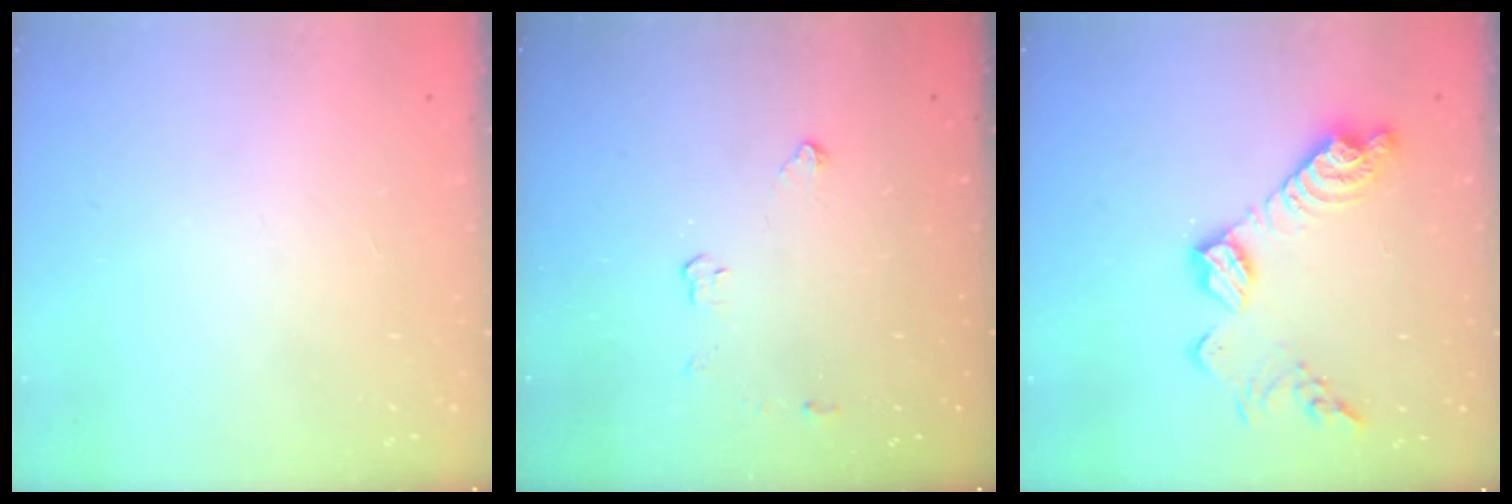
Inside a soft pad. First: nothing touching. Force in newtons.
{"total": 2.9, "press": 2.9, "slide": 0.5}
{"total": 13.8, "press": 13.8, "slide": 0.5}